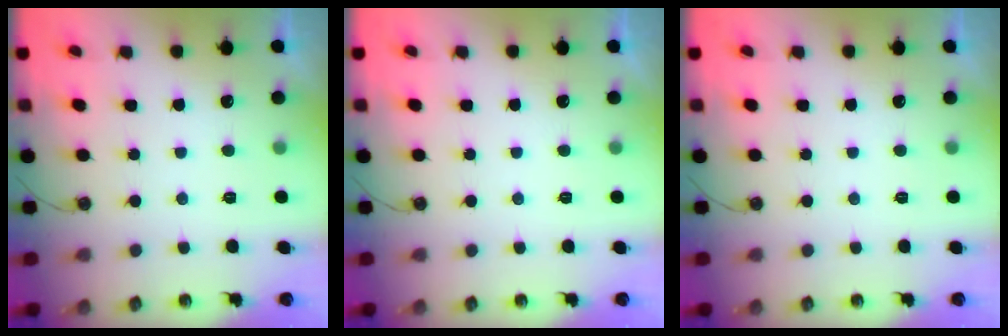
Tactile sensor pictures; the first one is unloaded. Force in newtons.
{"total": 0.0}
{"total": 0.0}